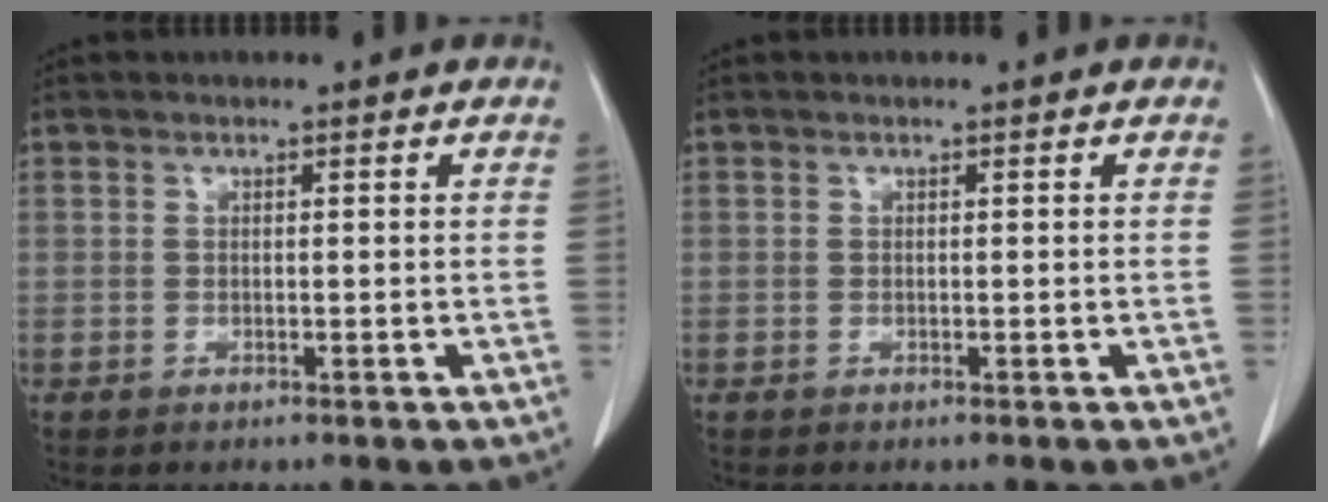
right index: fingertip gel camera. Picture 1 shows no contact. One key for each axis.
{"total": 0.0}